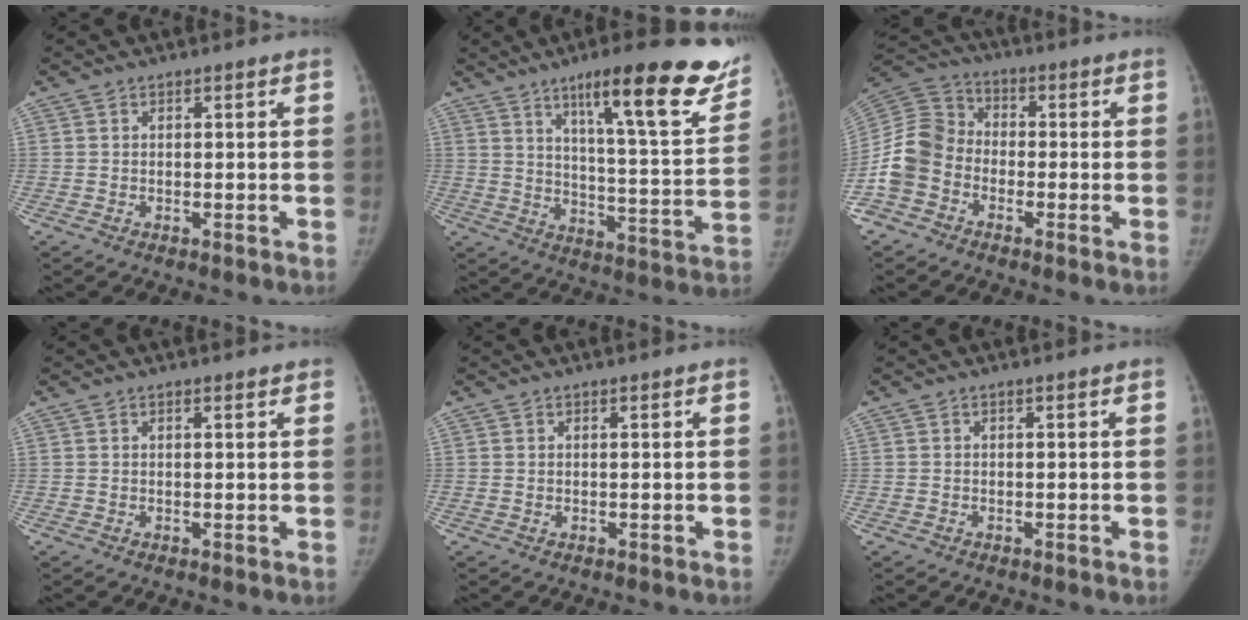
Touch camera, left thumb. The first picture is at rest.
{"total": 23.1, "force": [14.6, 4.3, 17.3], "torque": [-0.208, -0.064, 0.212]}
{"total": 10.7, "force": [-3.8, 8.7, 5.1], "torque": [-0.101, 0.039, -0.087]}
{"total": 0.9, "force": [0.6, 0.3, 0.6], "torque": [-0.010, -0.001, 0.007]}
{"total": 0.0}
{"total": 0.0}